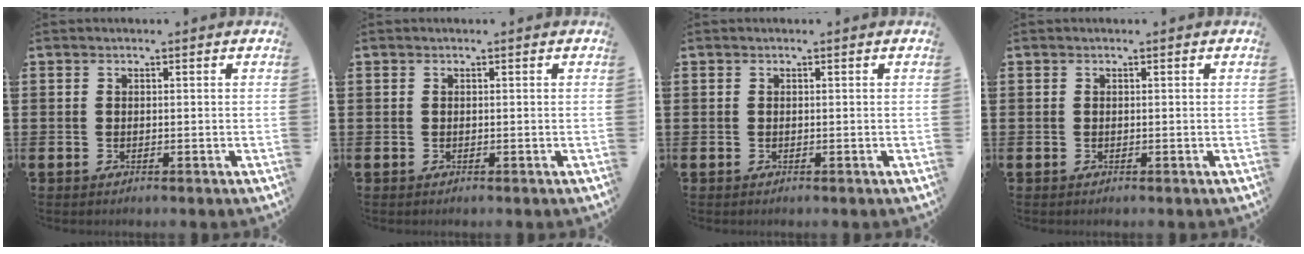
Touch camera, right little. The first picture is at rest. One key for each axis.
{"total": 0.0}
{"total": 0.0}
{"total": 0.0}